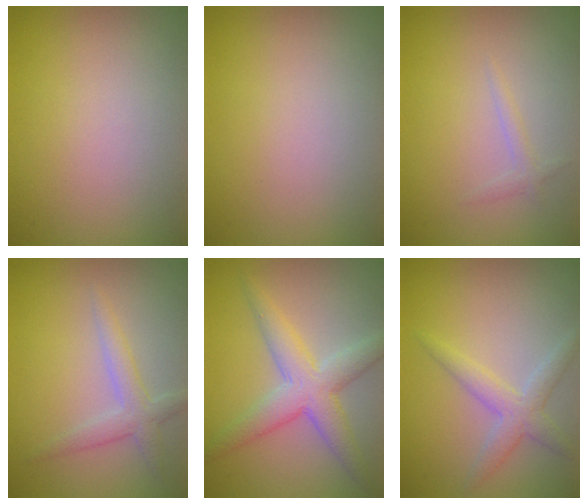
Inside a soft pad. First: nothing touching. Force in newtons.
{"total": 0.0}
{"total": 0.9, "press": 0.9, "slide": 0.1}
{"total": 2.4, "press": 2.4, "slide": 0.1}
{"total": 5.0, "press": 5.0, "slide": 0.1}
{"total": 2.7, "press": 2.7, "slide": 0.0}